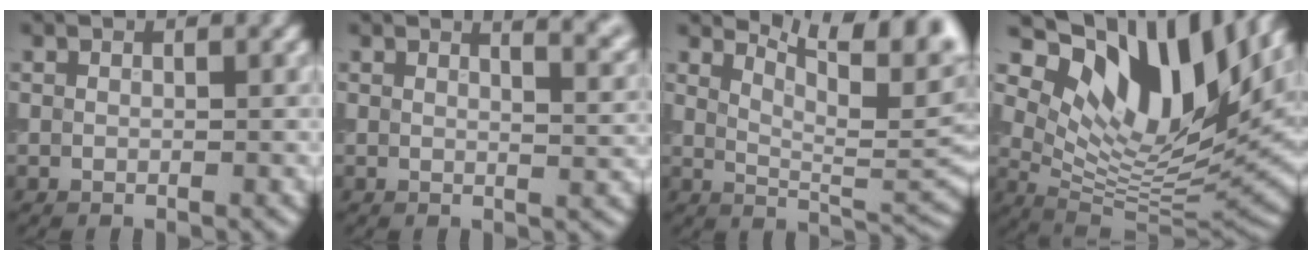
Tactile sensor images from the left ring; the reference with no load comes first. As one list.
[{"total": 5.9, "force": [3.8, 2.5, 3.8], "torque": [-0.006, 0.035, 0.020]}, {"total": 8.2, "force": [4.9, 2.5, 6.0], "torque": [-0.077, 0.009, 0.074]}, {"total": 14.5, "force": [7.3, 6.3, 10.9], "torque": [-0.183, 0.003, 0.136]}]